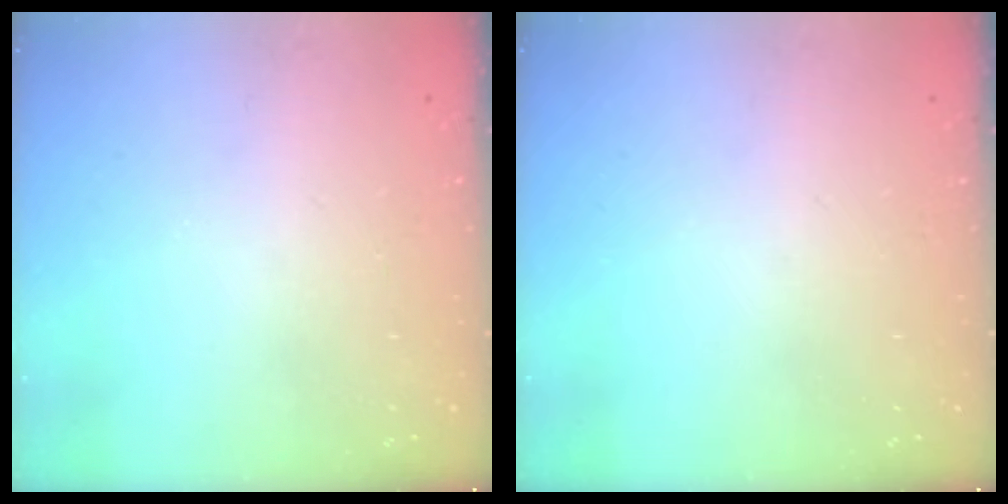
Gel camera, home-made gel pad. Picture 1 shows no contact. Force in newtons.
{"total": 0.0}